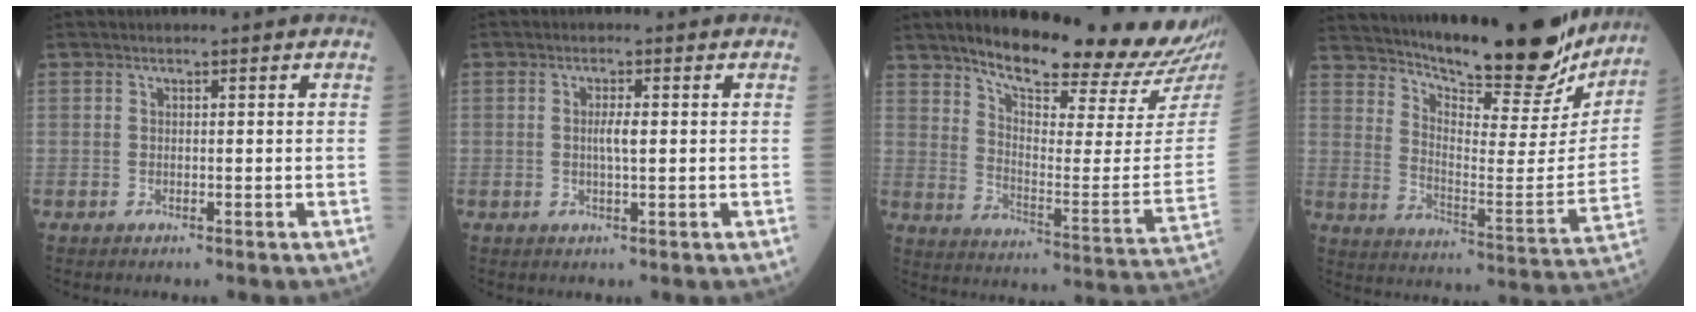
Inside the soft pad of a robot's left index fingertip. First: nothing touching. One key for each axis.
{"total": 2.2, "fx": -0.4, "fy": 0.4, "fz": 2.1, "tx": -0.040, "ty": -0.003, "tz": -0.009}
{"total": 22.9, "fx": 19.5, "fy": 2.8, "fz": 11.8, "tx": -0.173, "ty": -0.059, "tz": 0.257}
{"total": 25.3, "fx": 22.0, "fy": 5.2, "fz": 11.4, "tx": -0.182, "ty": -0.054, "tz": 0.296}